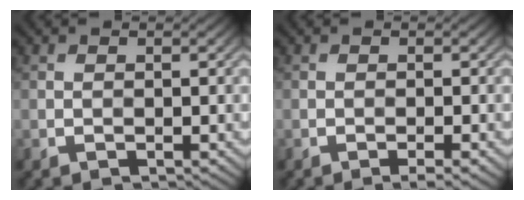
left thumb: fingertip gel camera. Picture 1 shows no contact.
{"total": 1.5, "force": [-0.9, 0.1, 1.2], "torque": [-0.018, 0.002, -0.016]}